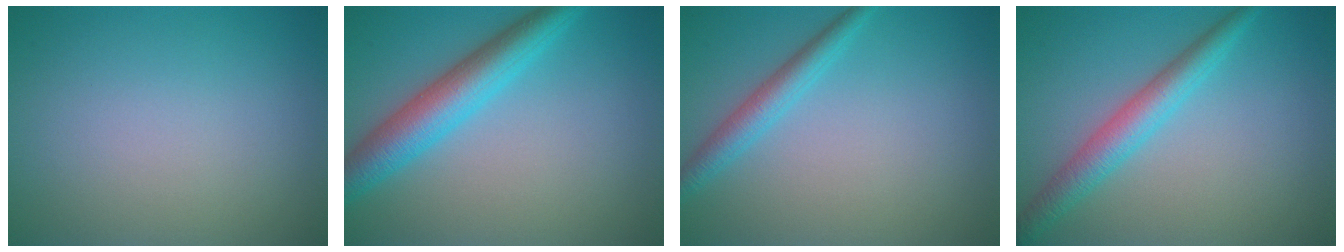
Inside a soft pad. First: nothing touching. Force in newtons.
{"total": 5.5, "press": 5.5, "slide": 0.1}
{"total": 2.6, "press": 2.5, "slide": 0.1}
{"total": 3.7, "press": 3.7, "slide": 0.1}